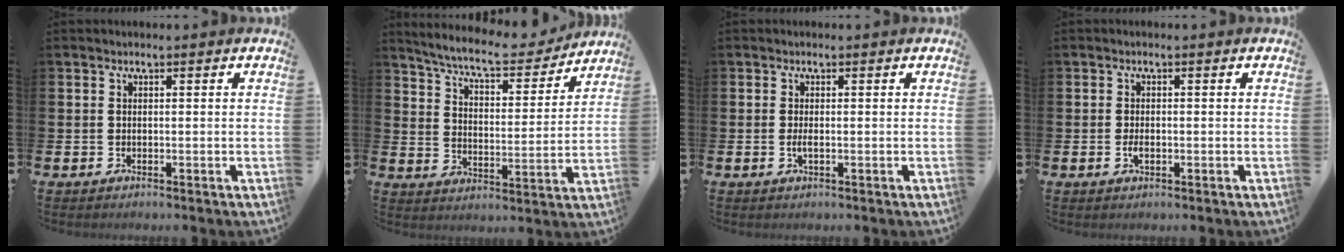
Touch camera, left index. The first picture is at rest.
{"total": 7.8, "force": [7.2, 1.1, 2.6], "torque": [-0.078, -0.049, 0.122]}
{"total": 1.1, "force": [-0.2, 0.3, 1.0], "torque": [-0.026, 0.002, -0.003]}
{"total": 1.6, "force": [-0.4, 0.8, 1.3], "torque": [-0.031, 0.004, -0.007]}